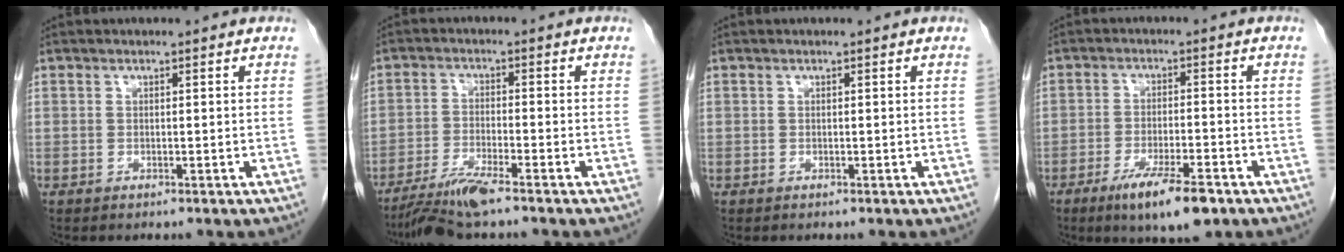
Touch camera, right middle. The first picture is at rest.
{"total": 6.5, "force": [-5.1, -0.1, 4.0], "torque": [-0.078, -0.022, -0.098]}
{"total": 0.0}
{"total": 8.7, "force": [-5.4, 1.4, 6.7], "torque": [-0.118, -0.017, -0.085]}